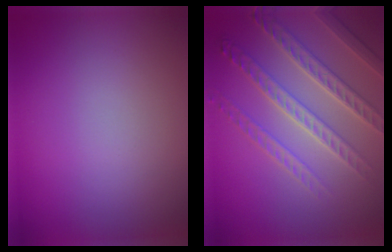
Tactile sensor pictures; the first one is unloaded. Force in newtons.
{"total": 4.1, "press": 4.1, "slide": 0.2}